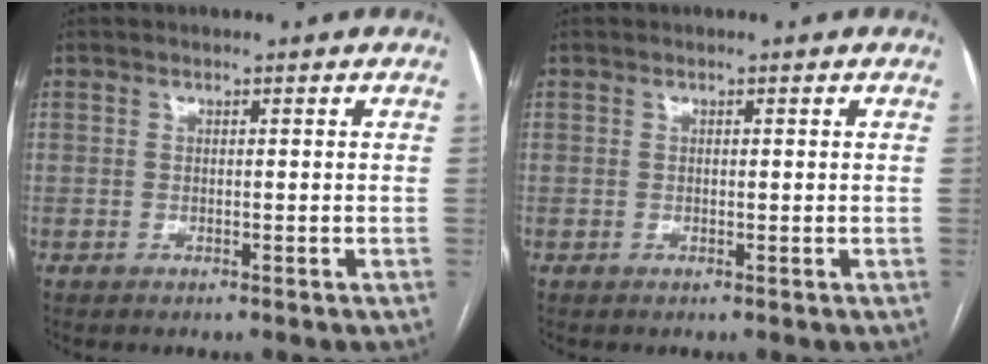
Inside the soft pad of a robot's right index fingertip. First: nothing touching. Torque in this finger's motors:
{"motor_torque": [-0.06, -0.11, -0.09, -0.01]}